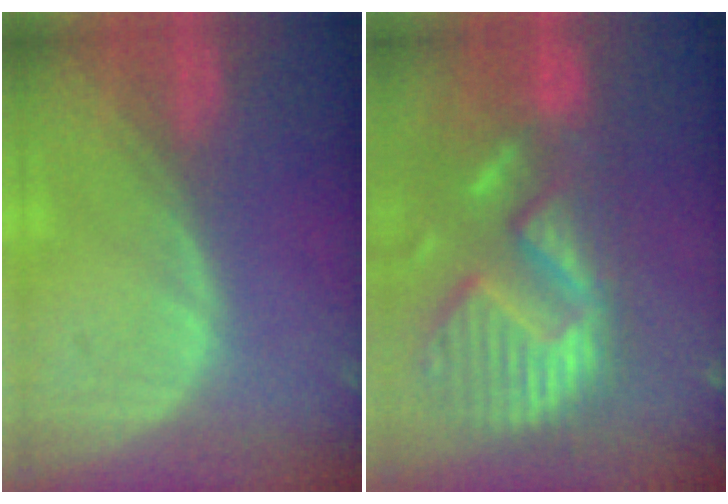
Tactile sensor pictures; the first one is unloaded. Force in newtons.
{"total": 13.9, "press": 11.6, "slide": 7.7}